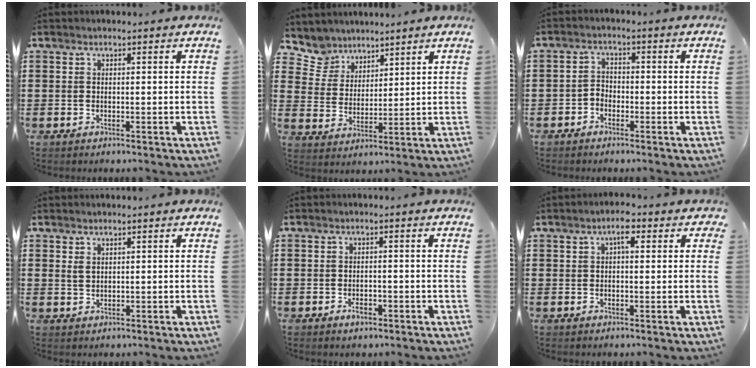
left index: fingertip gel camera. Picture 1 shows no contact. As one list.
[{"total": 5.7, "force": [4.6, 3.3, 0.1], "torque": [-0.035, -0.013, 0.086]}, {"total": 2.1, "force": [-1.7, 1.2, 0.4], "torque": [-0.014, 0.006, -0.038]}, {"total": 1.4, "force": [0.7, 0.7, 1.0], "torque": [-0.022, 0.003, 0.013]}, {"total": 1.8, "force": [-1.0, 1.0, 1.2], "torque": [-0.024, 0.000, -0.020]}, {"total": 3.1, "force": [1.0, 1.3, 2.6], "torque": [-0.038, 0.006, 0.011]}]